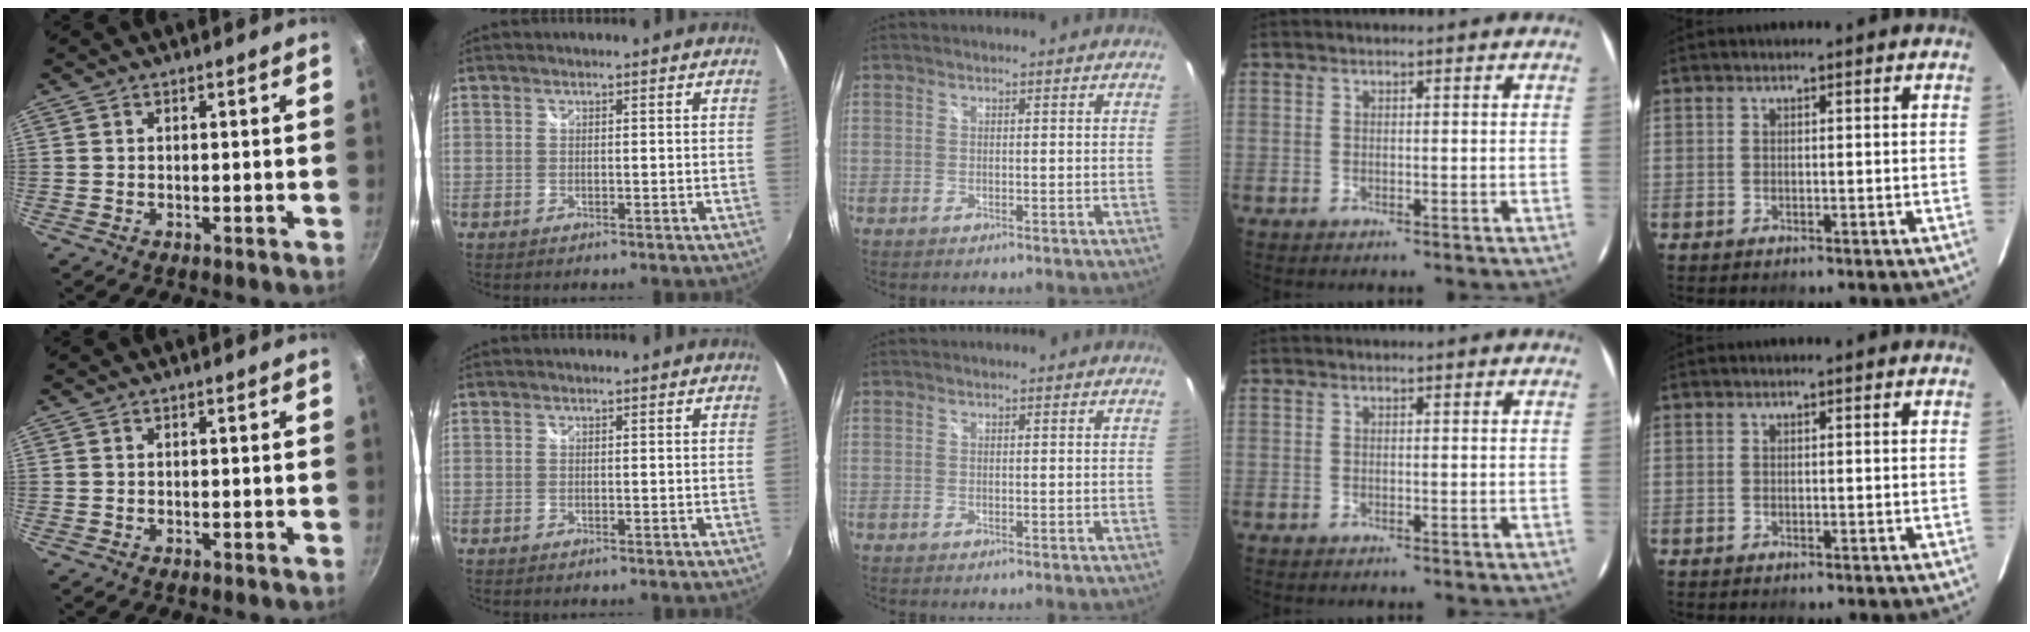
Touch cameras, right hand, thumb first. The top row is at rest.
{}